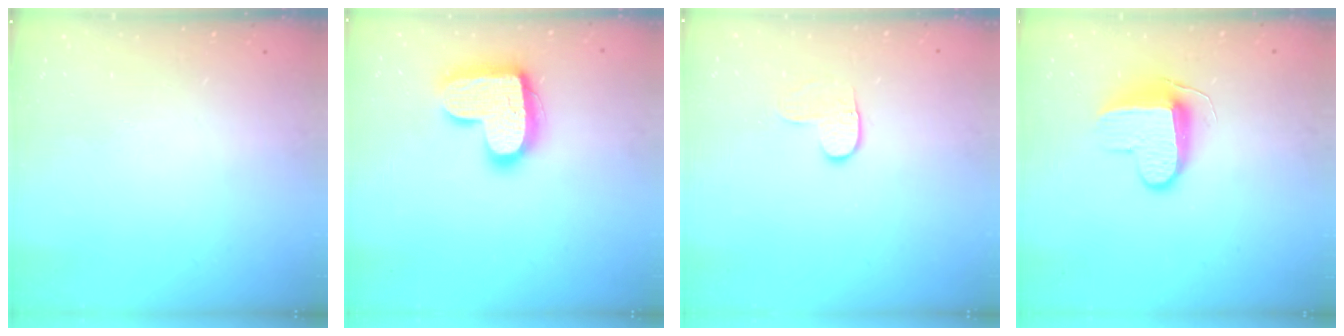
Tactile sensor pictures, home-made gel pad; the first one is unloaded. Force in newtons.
{"total": 17.3, "press": 17.3, "slide": 1.1}
{"total": 3.7, "press": 3.7, "slide": 0.2}
{"total": 10.0, "press": 10.0, "slide": 1.1}